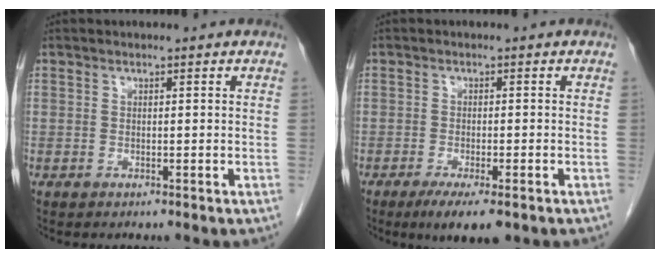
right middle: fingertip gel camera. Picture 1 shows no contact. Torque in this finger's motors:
{"motor_torque": [1.23, -0.76, 0.07, 0.05]}